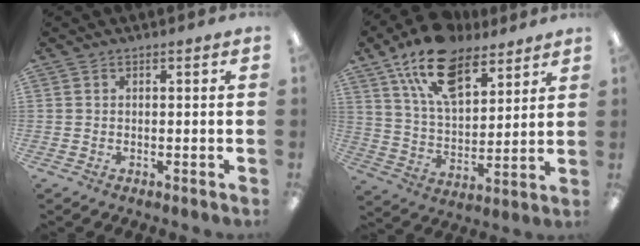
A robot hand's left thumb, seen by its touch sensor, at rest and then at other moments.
{"total": 17.5, "force": [11.4, 9.0, 9.7], "torque": [-0.176, -0.047, 0.208]}